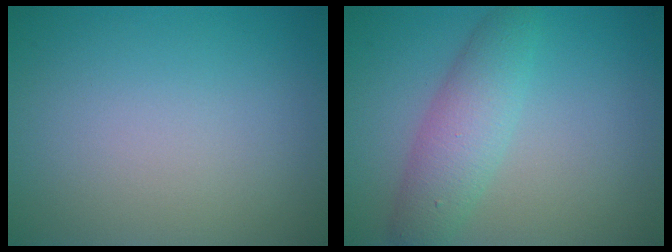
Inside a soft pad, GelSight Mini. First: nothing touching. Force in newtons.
{"total": 4.1, "press": 4.1, "slide": 0.0}